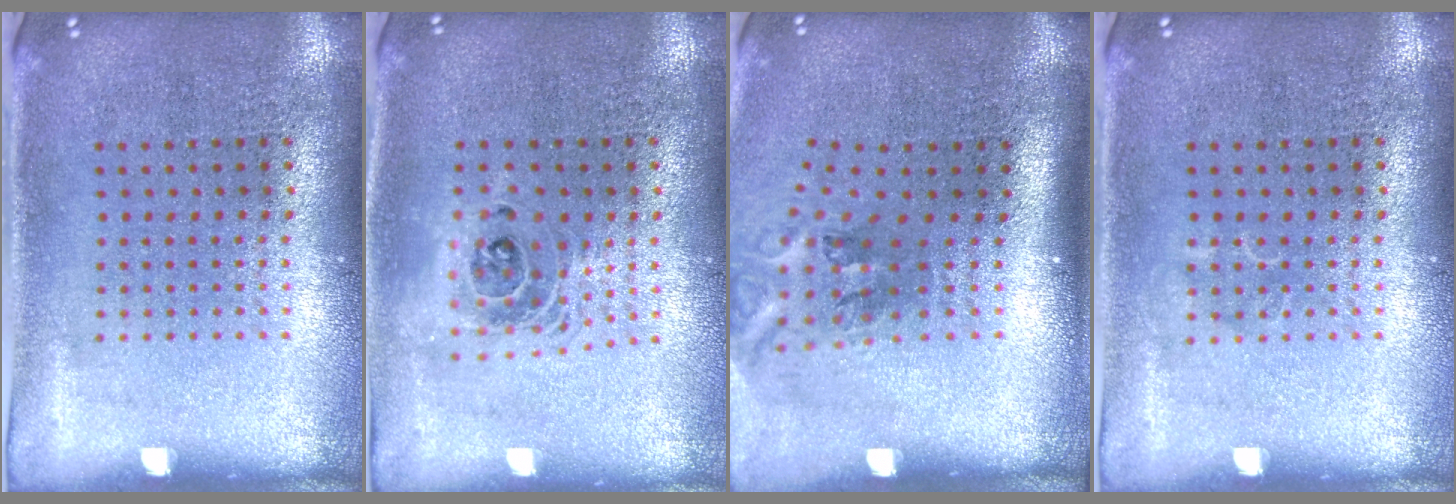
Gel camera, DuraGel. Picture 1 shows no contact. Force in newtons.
{"total": 1.5, "press": 1.2, "slide": 0.9}
{"total": 2.1, "press": 1.3, "slide": 1.6}
{"total": 0.5, "press": 0.5, "slide": 0.1}